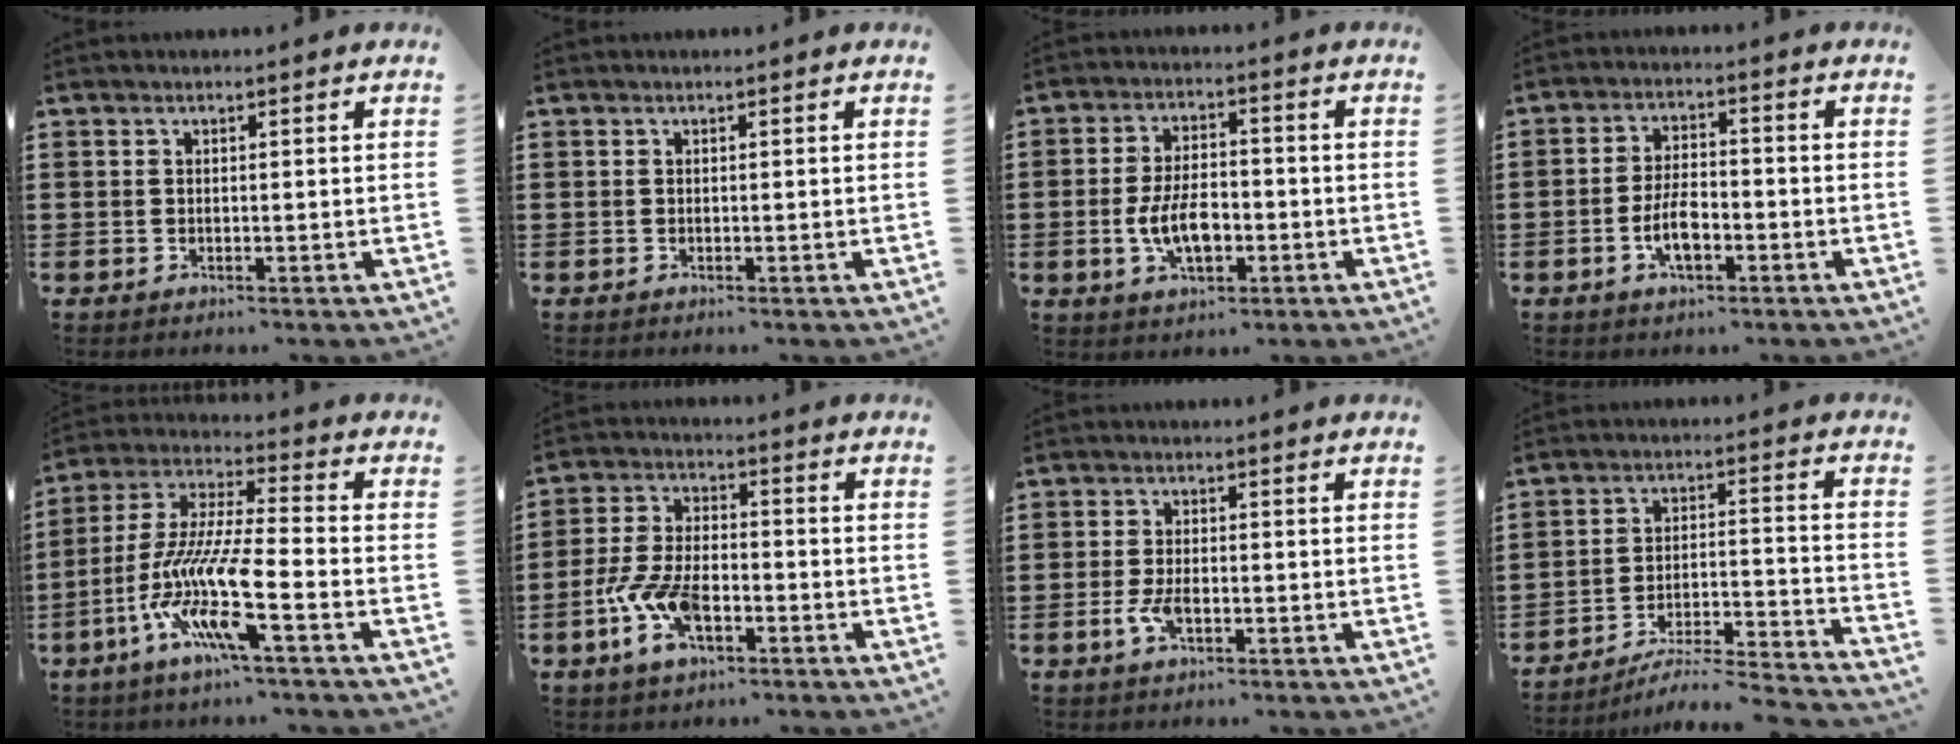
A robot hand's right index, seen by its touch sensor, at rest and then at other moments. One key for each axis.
{"total": 0.0}
{"total": 7.0, "fx": -1.8, "fy": 3.5, "fz": 5.8, "tx": -0.119, "ty": -0.001, "tz": -0.038}
{"total": 5.5, "fx": -2.0, "fy": 2.3, "fz": 4.5, "tx": -0.098, "ty": -0.002, "tz": -0.039}
{"total": 12.3, "fx": -6.9, "fy": 1.4, "fz": 10.1, "tx": -0.241, "ty": -0.025, "tz": -0.150}
{"total": 8.7, "fx": -3.5, "fy": 4.4, "fz": 6.6, "tx": -0.163, "ty": -0.002, "tz": -0.069}
{"total": 3.5, "fx": -1.2, "fy": 1.5, "fz": 2.9, "tx": -0.072, "ty": -0.006, "tz": -0.026}
{"total": 4.3, "fx": -3.9, "fy": -0.2, "fz": 1.8, "tx": -0.037, "ty": -0.021, "tz": -0.082}